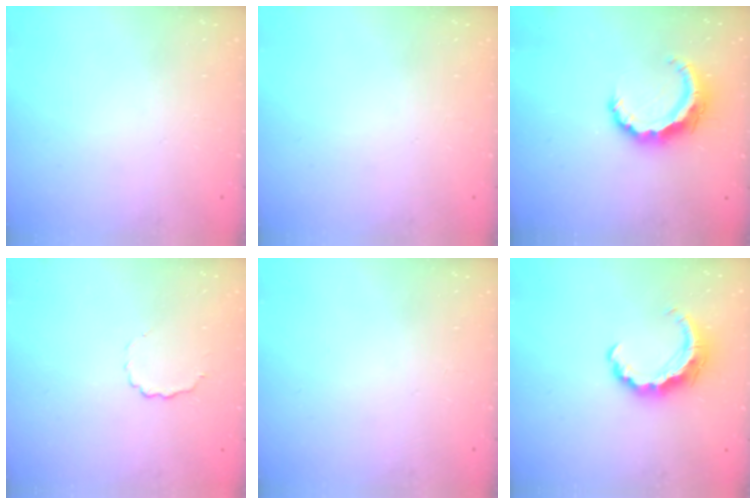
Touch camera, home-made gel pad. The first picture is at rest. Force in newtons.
{"total": 0.0}
{"total": 8.6, "press": 8.5, "slide": 0.5}
{"total": 4.1, "press": 4.0, "slide": 0.9}
{"total": 0.0}
{"total": 7.6, "press": 7.6, "slide": 0.9}